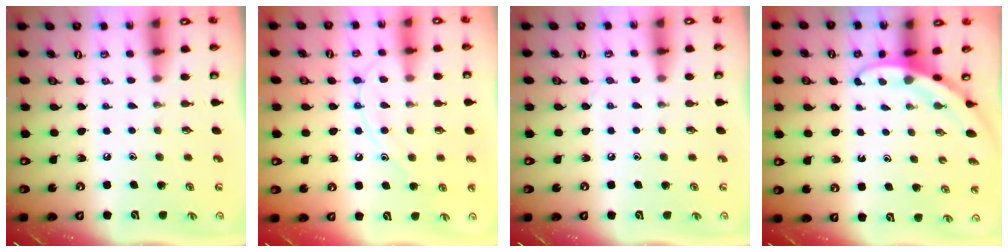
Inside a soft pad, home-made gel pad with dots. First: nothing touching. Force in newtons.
{"total": 11.6, "press": 11.6, "slide": 1.0}
{"total": 4.1, "press": 4.0, "slide": 0.5}
{"total": 3.0, "press": 3.0, "slide": 0.1}